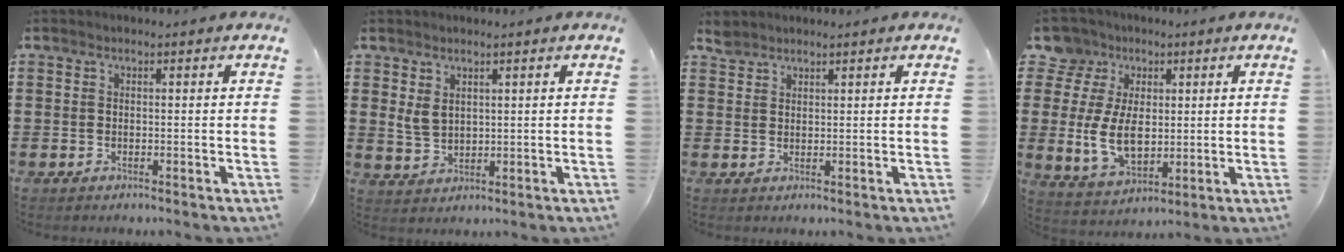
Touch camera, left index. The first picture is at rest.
{"total": 3.2, "force": [1.5, 2.1, 2.0], "torque": [-0.050, 0.004, 0.025]}
{"total": 2.7, "force": [2.6, 0.9, 0.3], "torque": [-0.014, 0.000, 0.051]}
{"total": 11.4, "force": [0.3, 8.6, 7.5], "torque": [-0.191, -0.001, 0.004]}